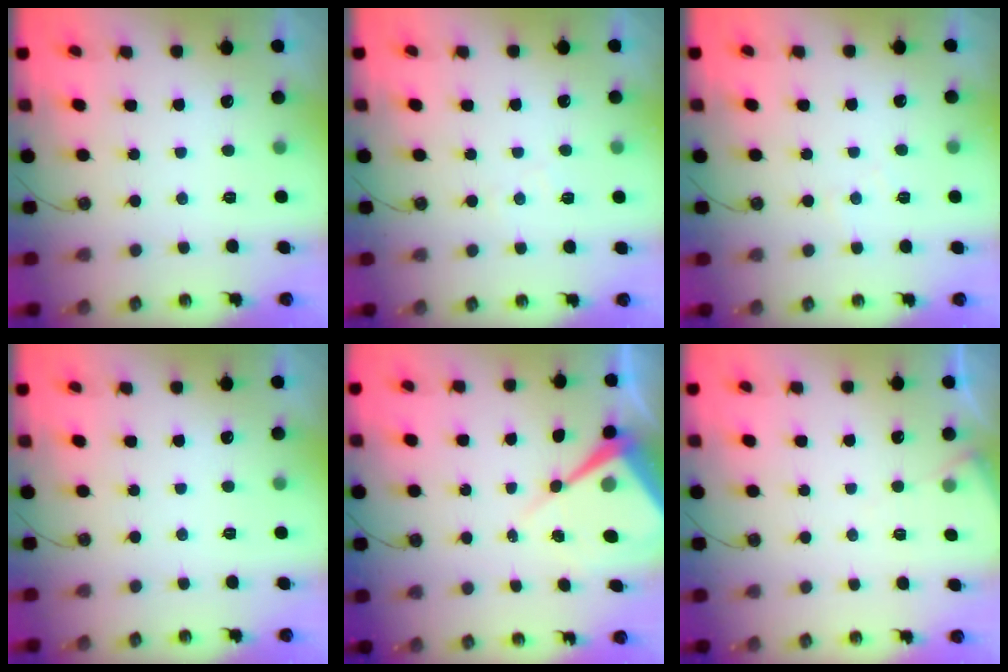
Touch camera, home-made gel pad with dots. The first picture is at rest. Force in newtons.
{"total": 4.7, "press": 4.6, "slide": 0.7}
{"total": 3.0, "press": 3.0, "slide": 0.5}
{"total": 0.0}
{"total": 9.4, "press": 9.4, "slide": 0.7}
{"total": 4.0, "press": 3.9, "slide": 0.6}